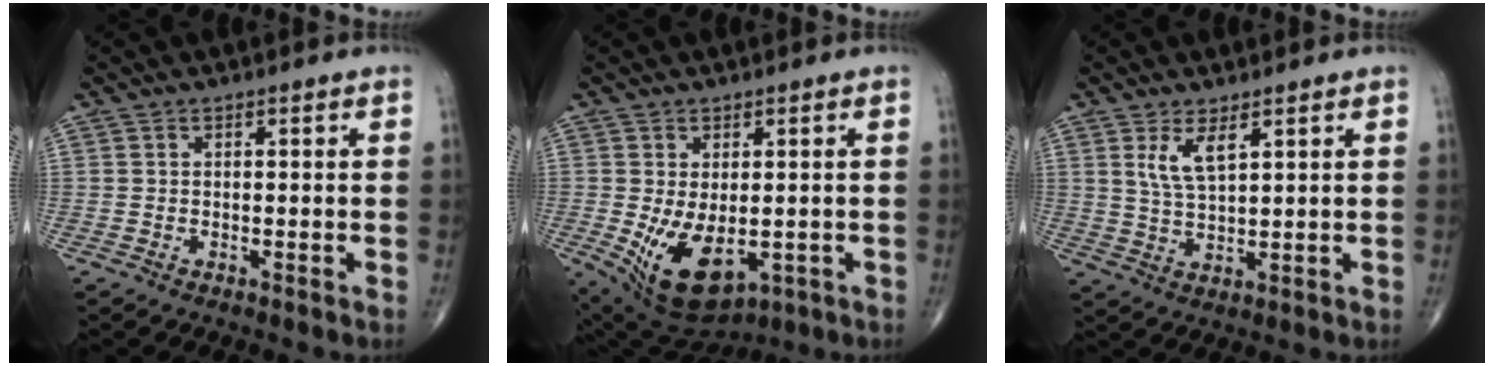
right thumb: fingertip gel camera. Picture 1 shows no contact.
{"total": 12.1, "force": [-2.5, 6.8, 9.7], "torque": [-0.159, -0.012, -0.016]}
{"total": 5.1, "force": [2.5, 1.7, 4.1], "torque": [-0.080, -0.017, 0.057]}